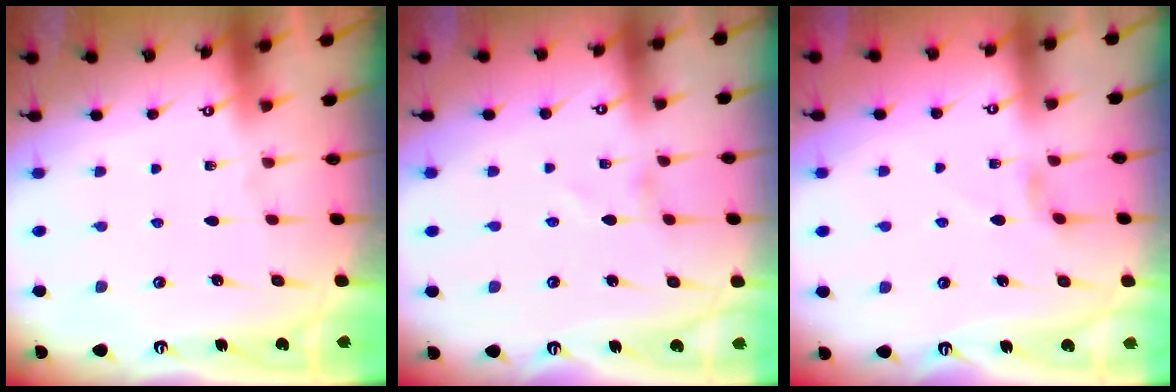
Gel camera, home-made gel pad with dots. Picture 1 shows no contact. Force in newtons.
{"total": 0.6, "press": 0.6, "slide": 0.1}
{"total": 2.1, "press": 2.1, "slide": 0.4}